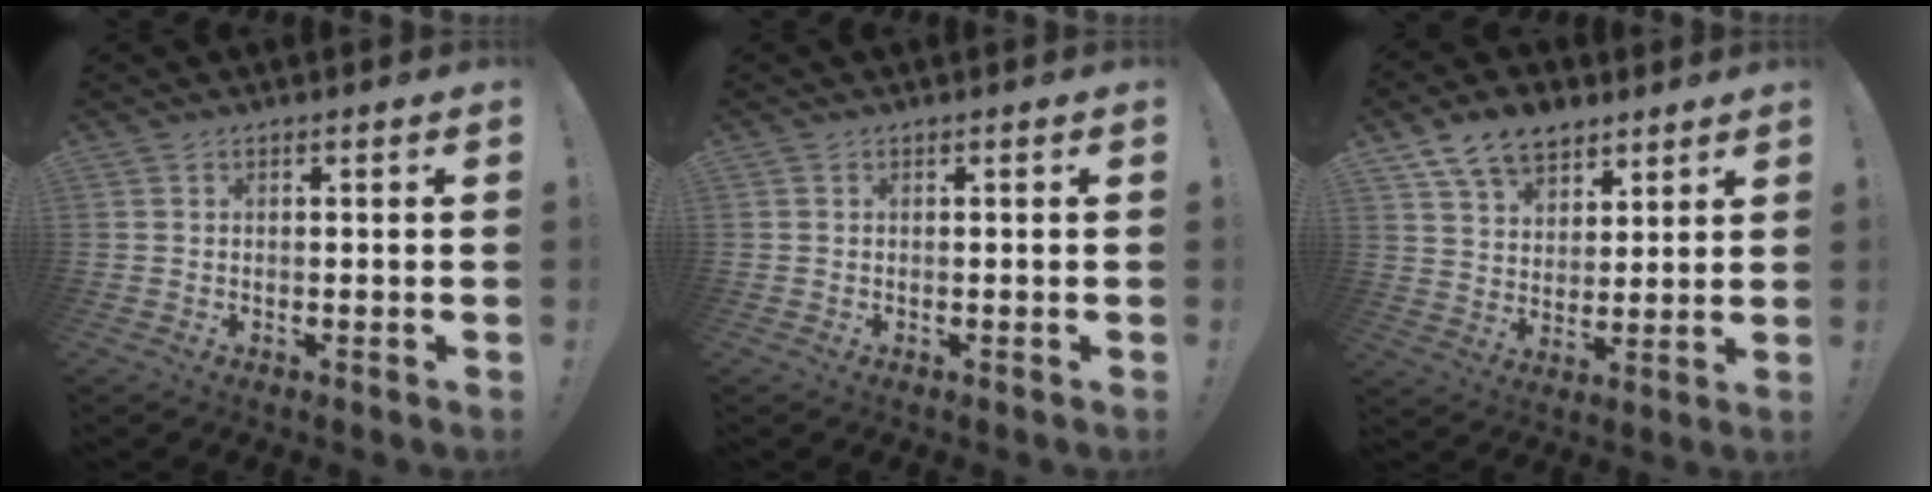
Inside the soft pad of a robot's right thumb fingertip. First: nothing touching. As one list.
[{"total": 0.0}, {"total": 11.7, "force": [8.2, 7.2, 4.4], "torque": [-0.077, -0.043, 0.158]}]